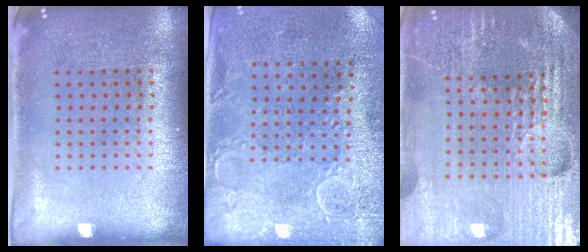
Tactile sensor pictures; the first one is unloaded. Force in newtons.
{"total": 2.9, "press": 2.5, "slide": 1.5}
{"total": 5.6, "press": 5.1, "slide": 2.4}